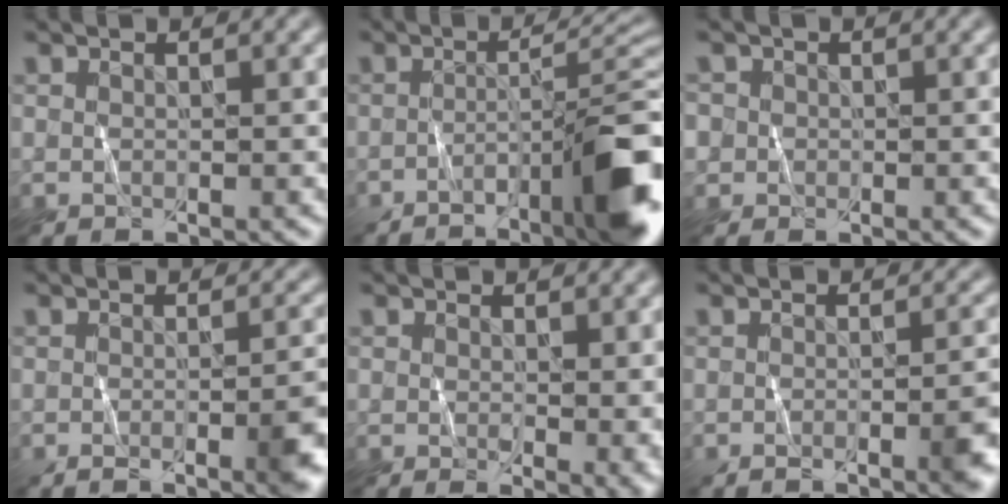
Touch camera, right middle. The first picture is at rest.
{"total": 8.6, "force": [-3.7, 1.6, 7.7], "torque": [-0.094, 0.014, -0.061]}
{"total": 1.8, "force": [-0.2, 1.8, -0.1], "torque": [0.014, 0.006, -0.005]}
{"total": 4.1, "force": [-1.8, 1.1, 3.5], "torque": [-0.033, 0.001, -0.027]}
{"total": 2.6, "force": [0.2, 0.8, 2.5], "torque": [-0.026, -0.002, 0.005]}
{"total": 3.3, "force": [-1.7, 0.8, 2.7], "torque": [-0.025, 0.000, -0.031]}